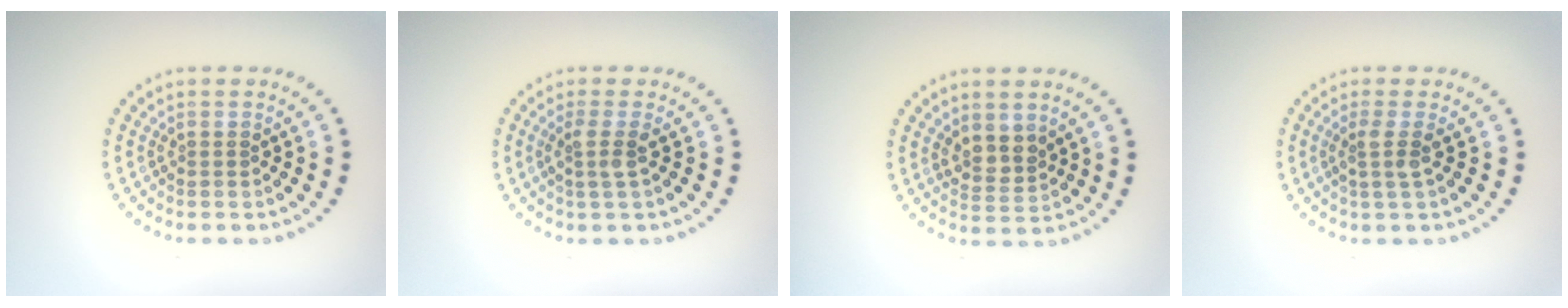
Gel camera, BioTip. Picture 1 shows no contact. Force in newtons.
{"total": 1.8, "press": 1.4, "slide": 1.2}
{"total": 2.1, "press": 1.8, "slide": 1.1}
{"total": 1.7, "press": 1.2, "slide": 1.1}